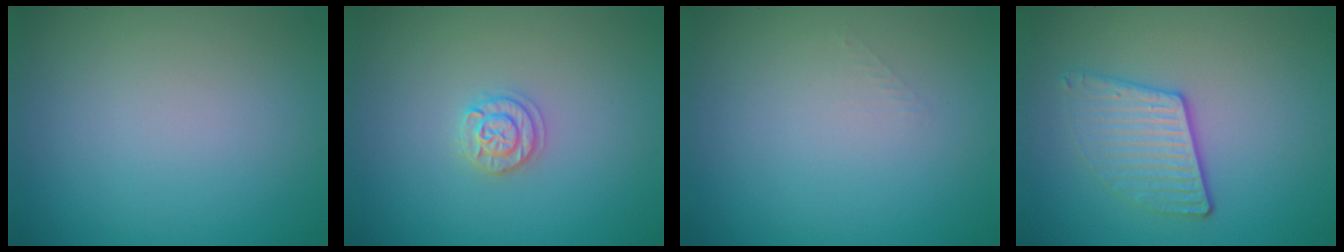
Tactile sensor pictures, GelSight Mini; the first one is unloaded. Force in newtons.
{"total": 1.7, "press": 1.7, "slide": 0.2}
{"total": 0.6, "press": 0.6, "slide": 0.0}
{"total": 3.3, "press": 2.8, "slide": 1.9}